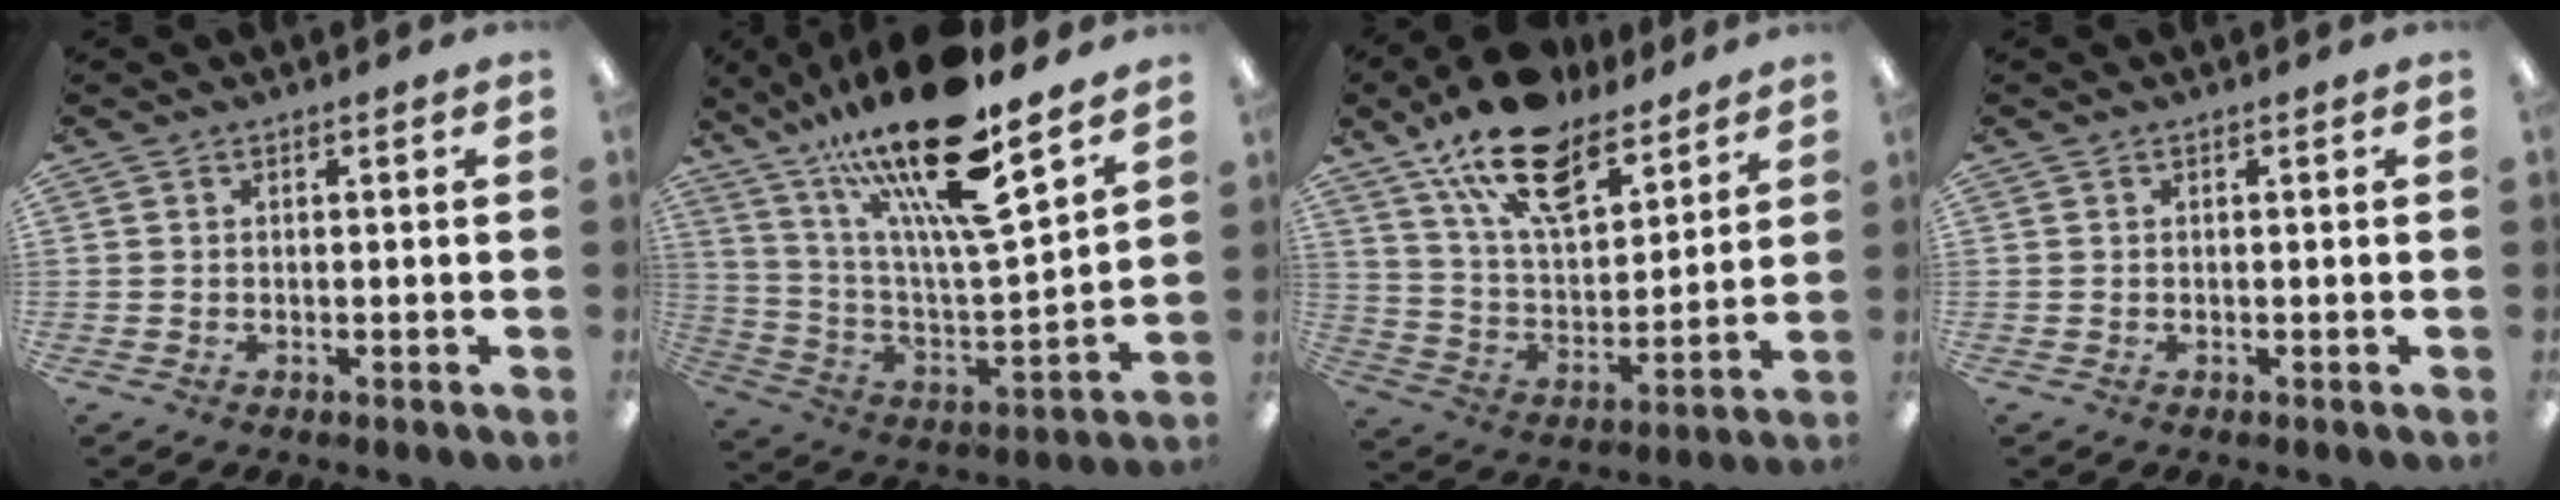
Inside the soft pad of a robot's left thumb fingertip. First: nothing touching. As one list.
[{"total": 24.7, "force": [17.5, 5.8, 16.4], "torque": [-0.290, -0.108, 0.288]}, {"total": 18.7, "force": [13.2, 8.6, 10.0], "torque": [-0.181, -0.067, 0.235]}, {"total": 0.0}]